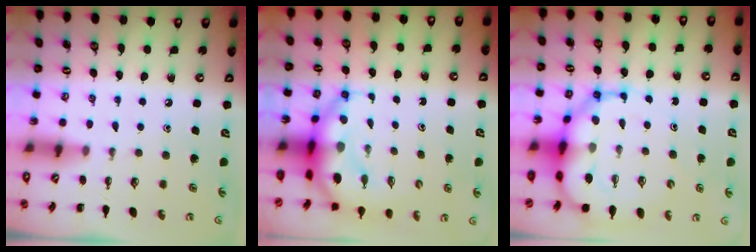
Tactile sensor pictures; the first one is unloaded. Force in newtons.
{"total": 7.7, "press": 7.5, "slide": 1.7}
{"total": 12.5, "press": 12.0, "slide": 3.5}